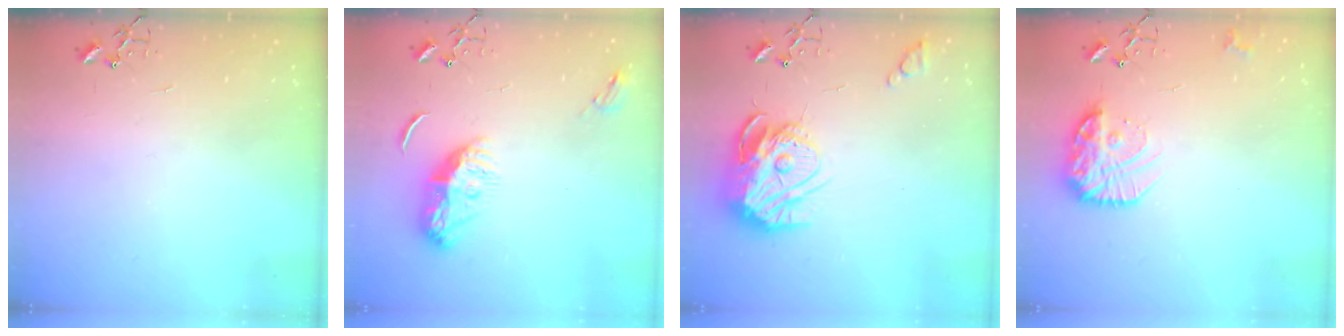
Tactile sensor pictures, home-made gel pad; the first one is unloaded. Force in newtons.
{"total": 11.6, "press": 11.6, "slide": 0.3}
{"total": 16.3, "press": 16.2, "slide": 1.6}
{"total": 16.1, "press": 16.0, "slide": 1.4}